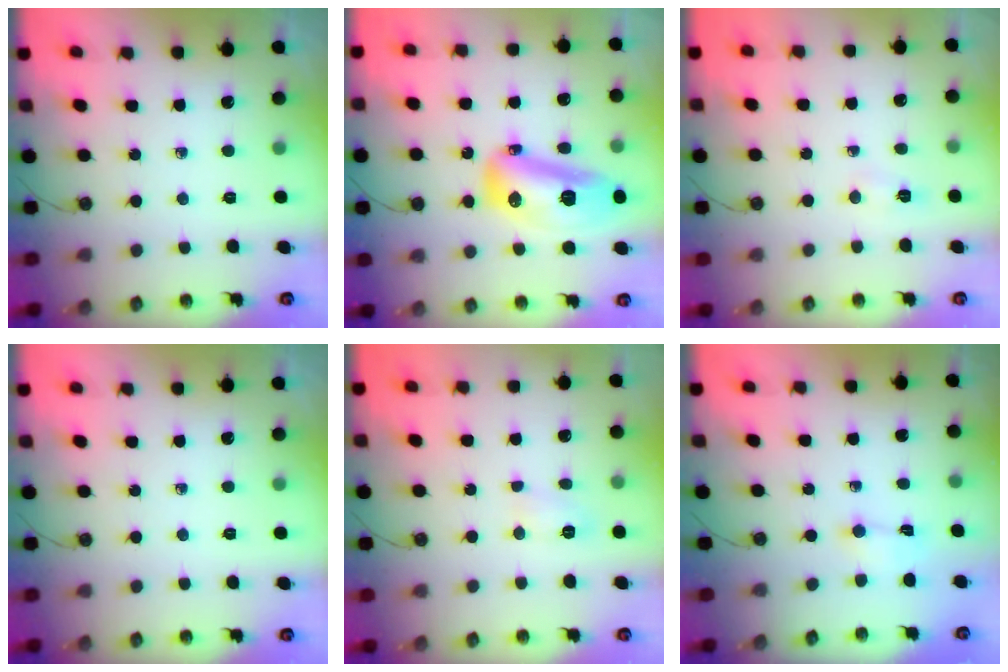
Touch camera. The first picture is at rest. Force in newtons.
{"total": 16.5, "press": 16.4, "slide": 1.7}
{"total": 2.9, "press": 2.9, "slide": 0.4}
{"total": 0.0}
{"total": 6.2, "press": 6.2, "slide": 0.5}
{"total": 1.5, "press": 1.3, "slide": 0.7}